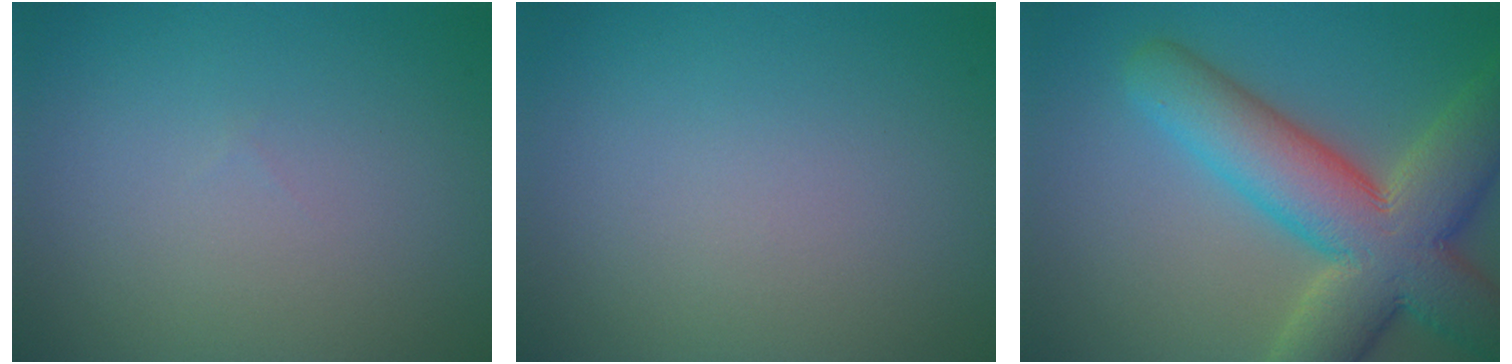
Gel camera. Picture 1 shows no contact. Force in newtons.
{"total": 0.0}
{"total": 11.8, "press": 11.7, "slide": 1.3}